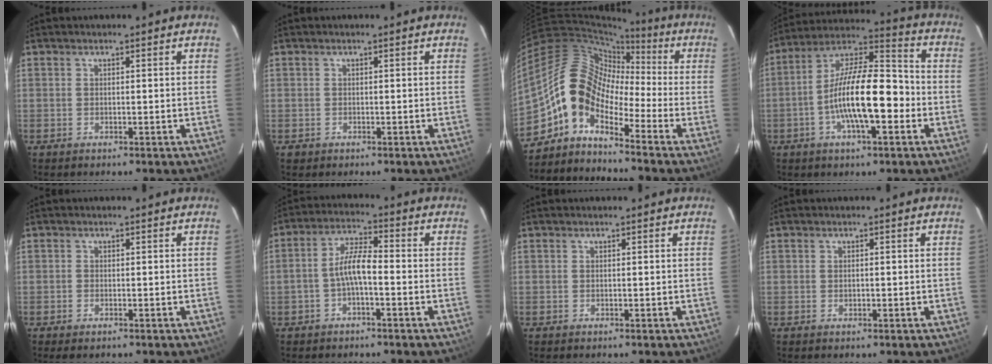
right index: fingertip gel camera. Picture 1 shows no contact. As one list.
[{"total": 1.1, "force": [-0.4, 1.1, 0.1], "torque": [-0.001, 0.003, -0.004]}, {"total": 10.0, "force": [-4.7, 5.9, 6.6], "torque": [-0.099, 0.027, -0.112]}, {"total": 16.3, "force": [-4.1, 5.2, 14.9], "torque": [-0.268, 0.008, -0.079]}, {"total": 1.3, "force": [-0.9, 0.7, 0.6], "torque": [-0.011, -0.003, -0.017]}, {"total": 5.6, "force": [-1.9, 1.6, 5.0], "torque": [-0.105, 0.016, -0.035]}, {"total": 0.0}, {"total": 0.8, "force": [-0.1, 0.6, 0.6], "torque": [-0.009, 0.001, -0.001]}]